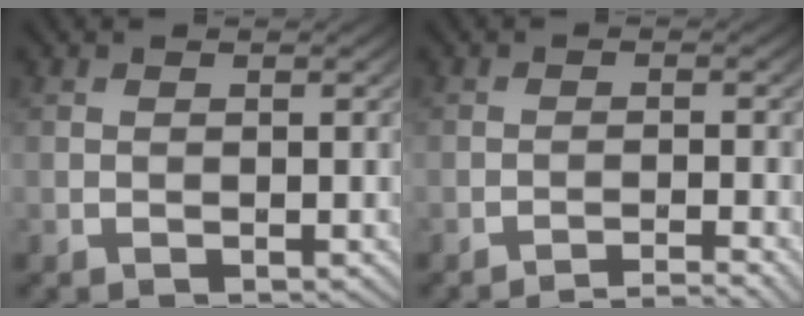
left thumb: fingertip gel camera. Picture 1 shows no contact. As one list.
[{"total": 3.4, "force": [-2.9, 0.2, 1.8], "torque": [-0.023, 0.010, -0.055]}]